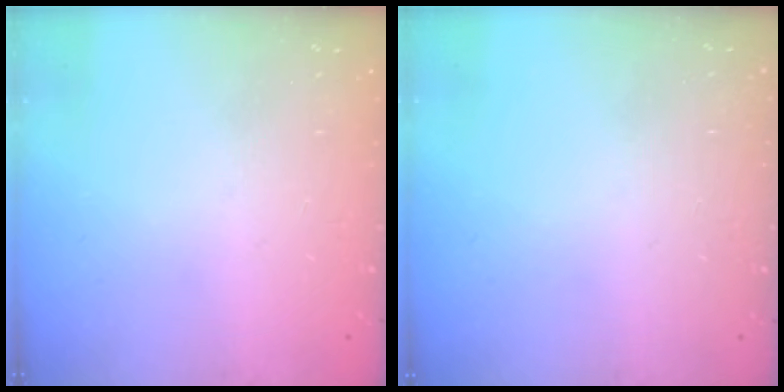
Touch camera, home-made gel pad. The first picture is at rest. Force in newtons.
{"total": 0.0}